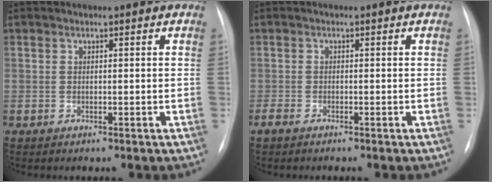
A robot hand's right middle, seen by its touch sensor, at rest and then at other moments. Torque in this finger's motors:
{"motor_torque": [0.04, -0.04, 0.00, 0.03]}